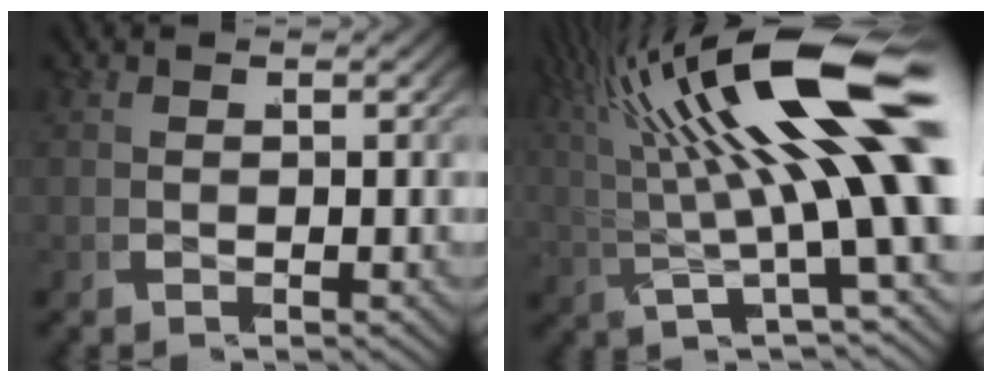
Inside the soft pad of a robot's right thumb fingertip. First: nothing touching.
{"total": 12.6, "force": [2.2, 5.4, 11.1], "torque": [-0.184, -0.002, 0.029]}